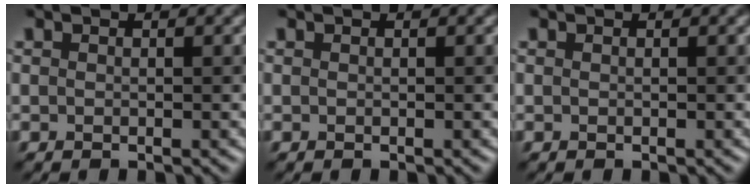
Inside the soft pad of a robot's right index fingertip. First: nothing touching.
{"total": 0.0}
{"total": 0.0}